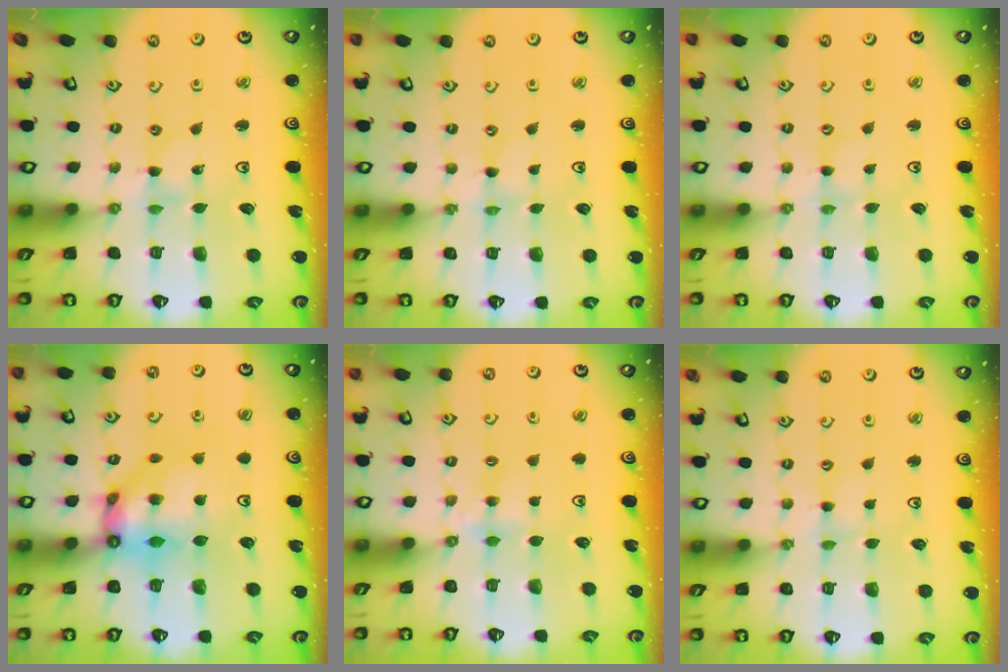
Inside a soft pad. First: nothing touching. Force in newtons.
{"total": 0.0}
{"total": 2.0, "press": 2.0, "slide": 0.3}
{"total": 10.7, "press": 10.7, "slide": 1.1}
{"total": 4.0, "press": 3.9, "slide": 0.6}
{"total": 2.3, "press": 2.3, "slide": 0.4}